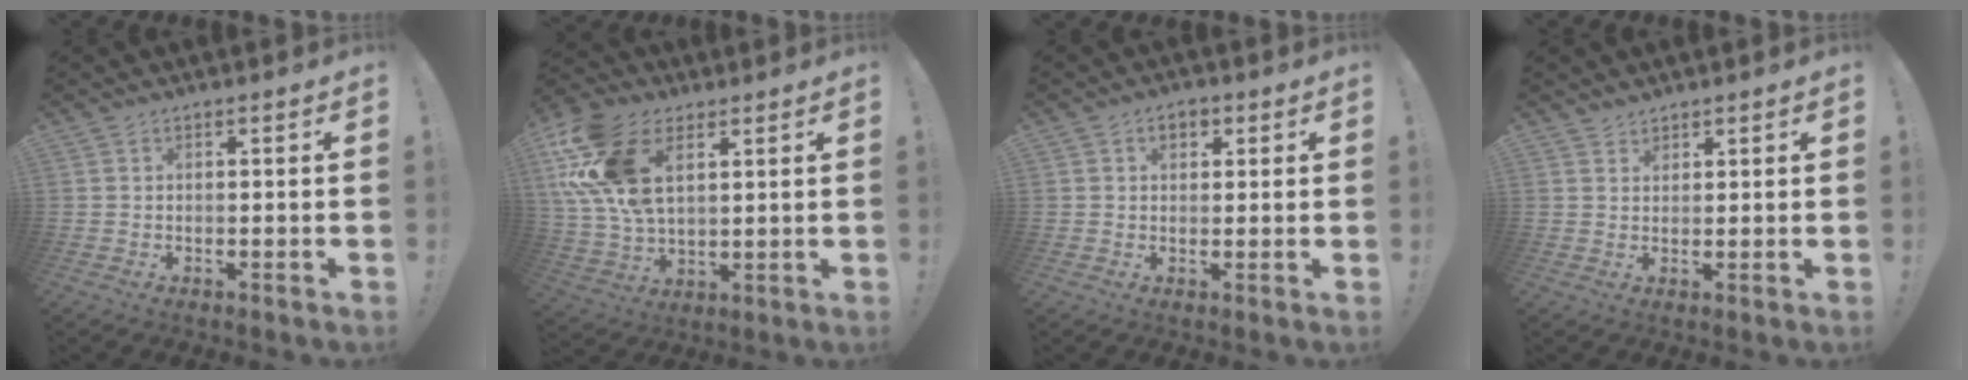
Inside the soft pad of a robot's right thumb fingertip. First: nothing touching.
{"total": 19.9, "force": [7.9, 12.4, 13.4], "torque": [-0.288, -0.026, 0.145]}
{"total": 3.6, "force": [1.4, 2.6, 2.1], "torque": [-0.025, 0.002, 0.023]}
{"total": 2.4, "force": [2.1, 1.2, -0.1], "torque": [0.004, -0.015, 0.039]}